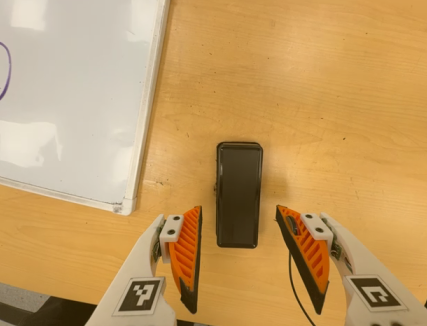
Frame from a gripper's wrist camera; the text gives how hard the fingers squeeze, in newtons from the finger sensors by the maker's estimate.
{"total": 0.0}